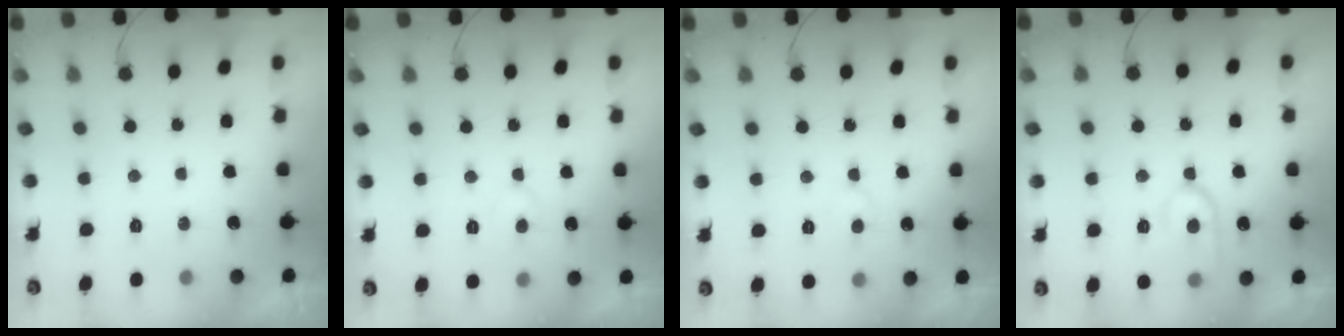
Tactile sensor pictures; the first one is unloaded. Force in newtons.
{"total": 5.6, "press": 5.6, "slide": 0.4}
{"total": 6.2, "press": 6.2, "slide": 0.5}
{"total": 12.0, "press": 12.0, "slide": 1.1}